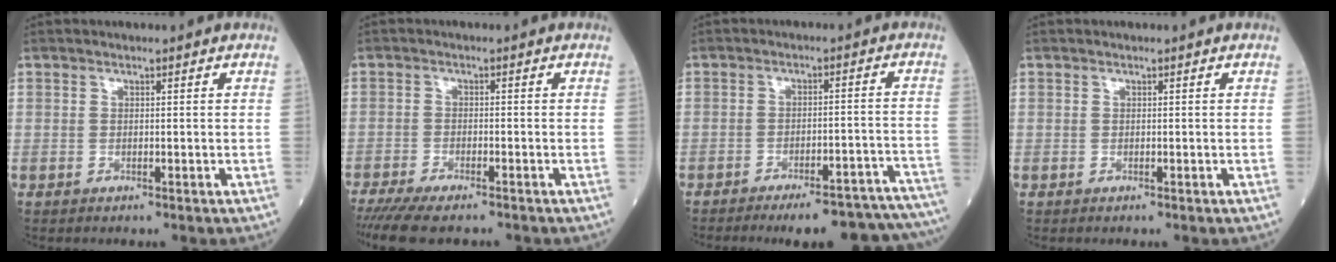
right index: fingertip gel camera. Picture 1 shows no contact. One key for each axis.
{"total": 9.5, "fx": -8.1, "fy": 1.8, "fz": 4.6, "tx": -0.072, "ty": -0.018, "tz": -0.130}
{"total": 18.2, "fx": -16.5, "fy": 1.8, "fz": 7.3, "tx": -0.034, "ty": 0.015, "tz": -0.206}
{"total": 0.0}